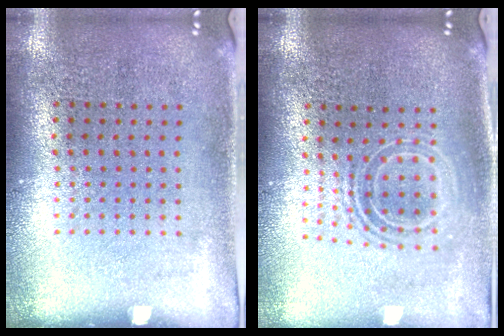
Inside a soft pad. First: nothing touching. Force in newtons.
{"total": 1.7, "press": 1.2, "slide": 1.1}